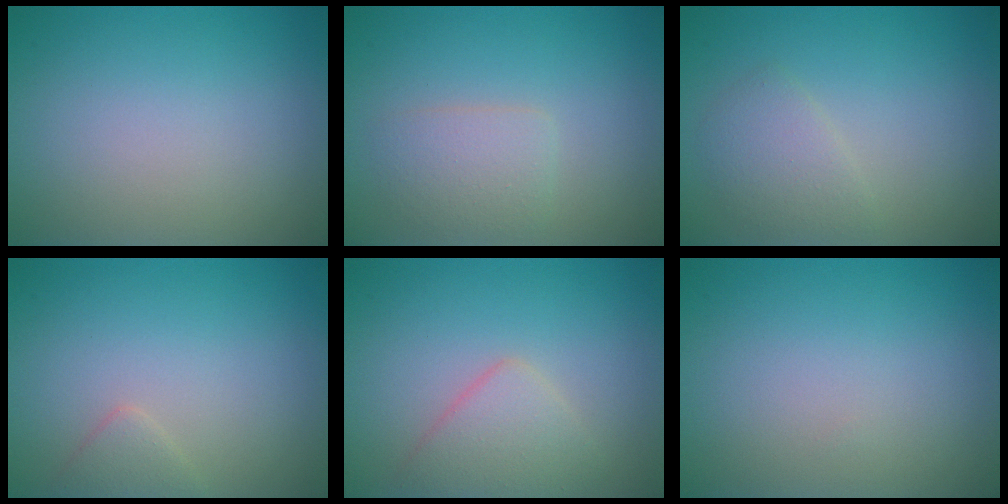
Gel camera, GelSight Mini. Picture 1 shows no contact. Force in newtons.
{"total": 2.3, "press": 2.3, "slide": 0.1}
{"total": 2.2, "press": 2.2, "slide": 0.0}
{"total": 1.3, "press": 1.3, "slide": 0.0}
{"total": 2.9, "press": 2.9, "slide": 0.1}
{"total": 0.0}